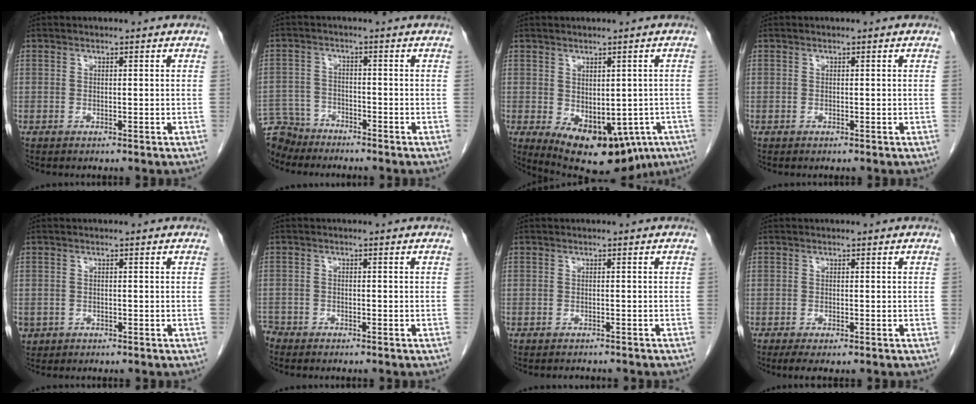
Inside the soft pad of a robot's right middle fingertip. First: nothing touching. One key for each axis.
{"total": 6.9, "fx": -6.5, "fy": 2.6, "fz": 0.0, "tx": -0.002, "ty": -0.005, "tz": -0.121}
{"total": 14.7, "fx": -7.1, "fy": 8.4, "fz": 9.8, "tx": -0.136, "ty": -0.017, "tz": -0.080}
{"total": 0.0}
{"total": 2.1, "fx": -1.0, "fy": 1.8, "fz": 0.4, "tx": -0.008, "ty": 0.001, "tz": -0.011}
{"total": 3.0, "fx": -2.7, "fy": 1.1, "fz": 0.3, "tx": -0.004, "ty": -0.003, "tz": -0.048}
{"total": 2.6, "fx": -2.4, "fy": 0.5, "fz": 0.8, "tx": -0.015, "ty": -0.004, "tz": -0.027}
{"total": 2.7, "fx": -1.8, "fy": 0.7, "fz": 1.8, "tx": -0.030, "ty": -0.008, "tz": -0.027}